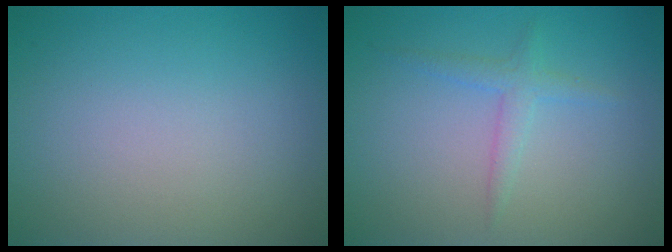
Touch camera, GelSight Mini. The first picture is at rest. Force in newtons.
{"total": 1.6, "press": 1.6, "slide": 0.1}